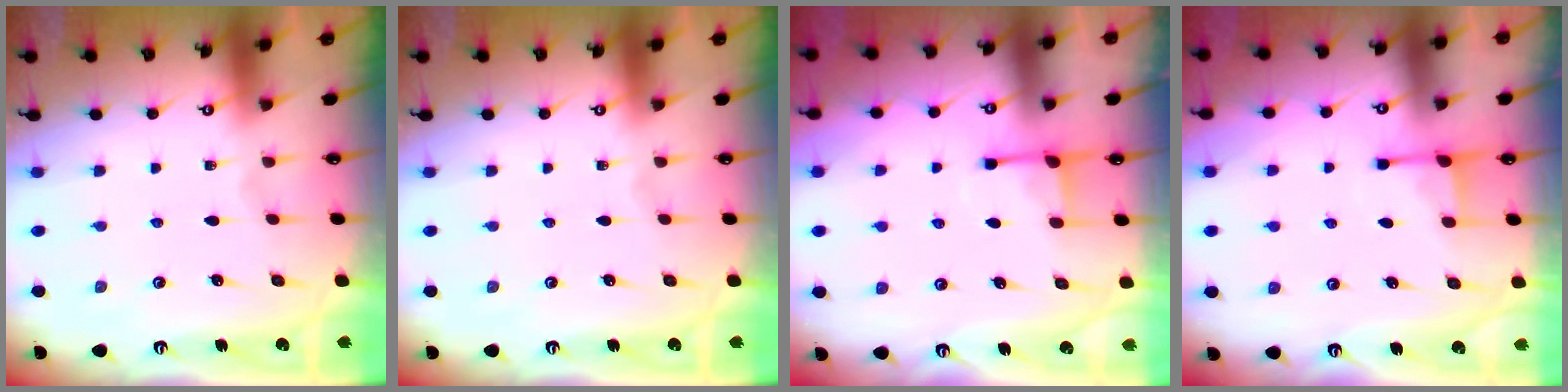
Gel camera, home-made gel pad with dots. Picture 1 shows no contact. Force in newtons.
{"total": 0.0}
{"total": 3.7, "press": 3.6, "slide": 0.8}
{"total": 3.6, "press": 3.5, "slide": 0.8}